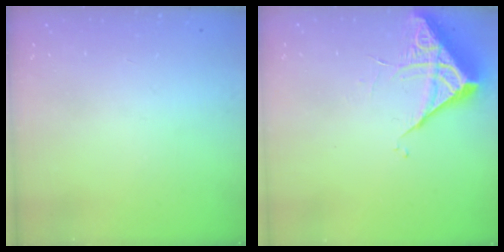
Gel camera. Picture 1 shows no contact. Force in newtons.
{"total": 5.8, "press": 5.8, "slide": 0.2}